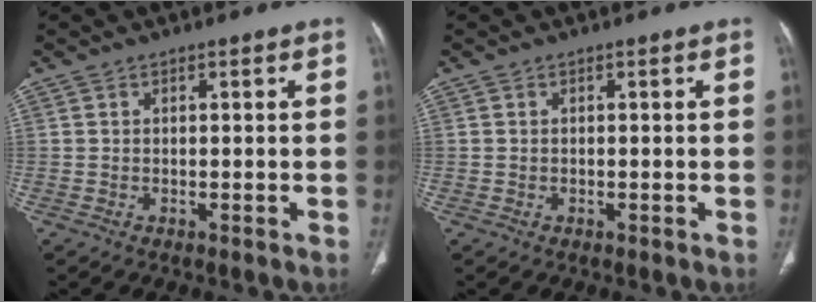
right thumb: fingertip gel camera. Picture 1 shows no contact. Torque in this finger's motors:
{"motor_torque": [-0.31, 0.10, -0.50, 0.09, 0.04]}